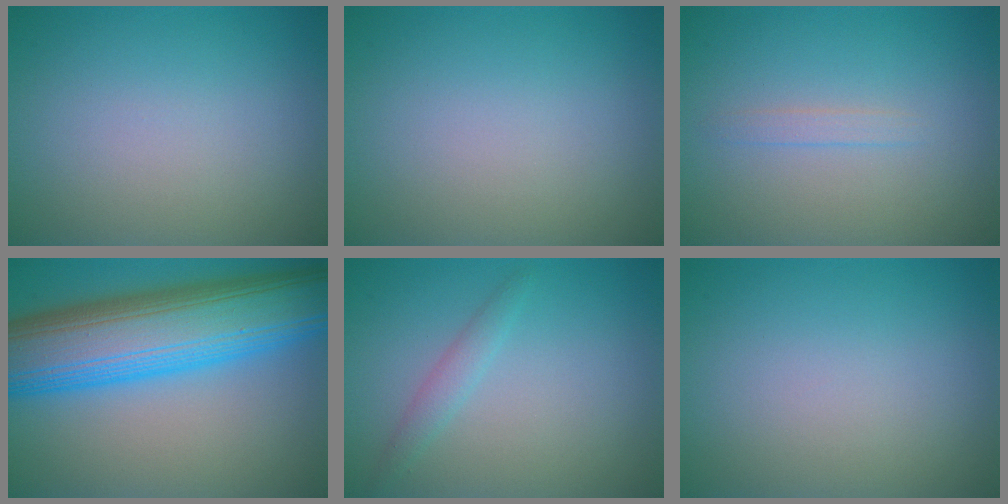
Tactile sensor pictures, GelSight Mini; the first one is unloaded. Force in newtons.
{"total": 0.0}
{"total": 0.9, "press": 0.9, "slide": 0.0}
{"total": 13.8, "press": 13.8, "slide": 0.3}
{"total": 1.4, "press": 1.4, "slide": 0.1}
{"total": 0.0}